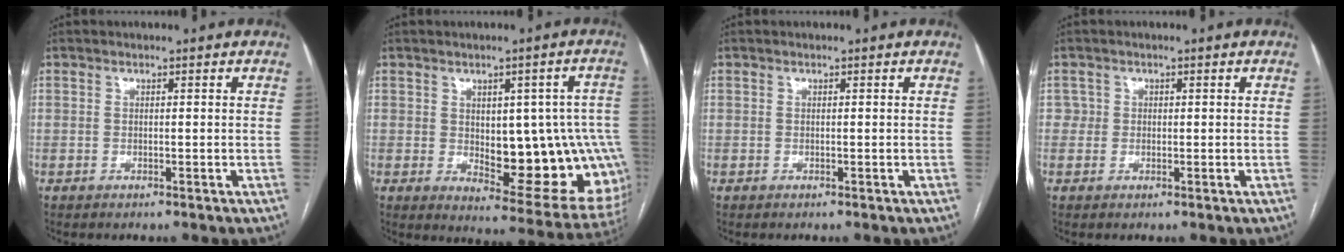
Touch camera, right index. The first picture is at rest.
{"total": 17.9, "force": [-1.2, 7.4, 16.3], "torque": [-0.141, 0.018, 0.011]}
{"total": 0.0}
{"total": 1.4, "force": [0.2, 1.4, -0.1], "torque": [0.016, 0.005, -0.002]}